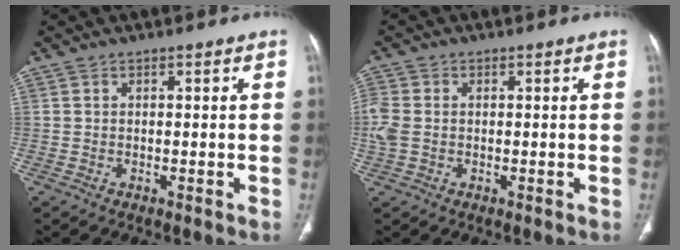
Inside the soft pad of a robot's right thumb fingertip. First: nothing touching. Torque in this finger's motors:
{"motor_torque": [0.15, -0.08, 0.18, 0.45, 0.04]}